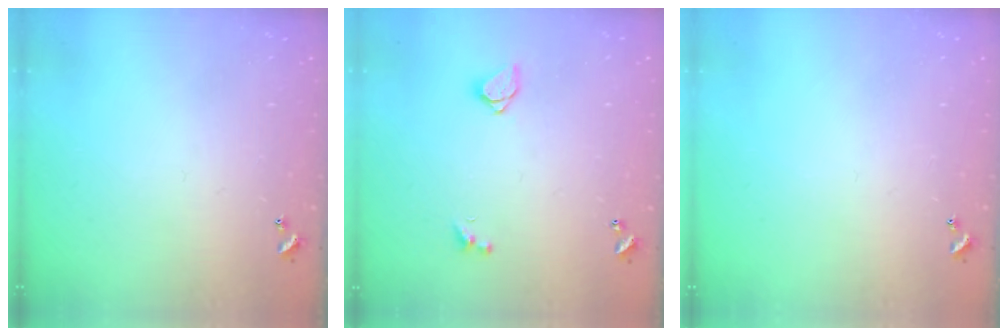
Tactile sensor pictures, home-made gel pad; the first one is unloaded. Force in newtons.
{"total": 1.5, "press": 1.5, "slide": 0.3}
{"total": 0.0}